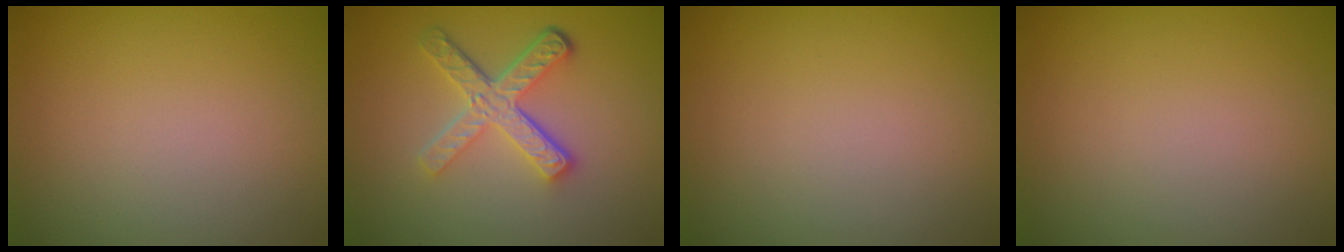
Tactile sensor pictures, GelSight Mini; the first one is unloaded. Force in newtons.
{"total": 4.9, "press": 3.6, "slide": 3.3}
{"total": 0.0}
{"total": 0.0}